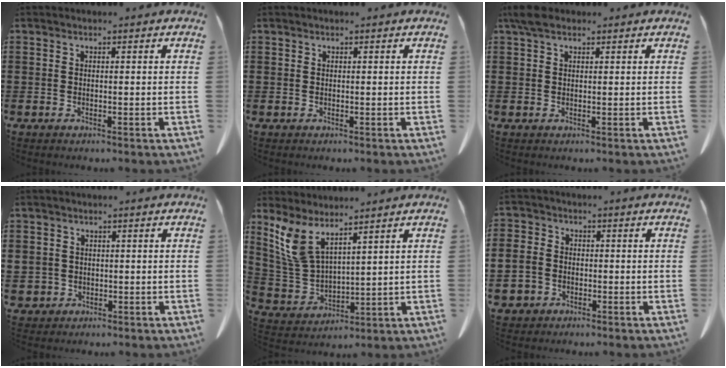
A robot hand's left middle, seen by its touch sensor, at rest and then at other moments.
{"total": 0.0}
{"total": 2.5, "force": [1.6, 1.1, 1.5], "torque": [-0.036, 0.005, 0.029]}
{"total": 1.9, "force": [0.0, 1.9, 0.1], "torque": [-0.014, 0.005, -0.003]}
{"total": 7.6, "force": [5.3, 2.4, 4.9], "torque": [-0.127, -0.019, 0.097]}
{"total": 4.7, "force": [-1.6, 4.2, 1.3], "torque": [-0.065, 0.001, -0.038]}